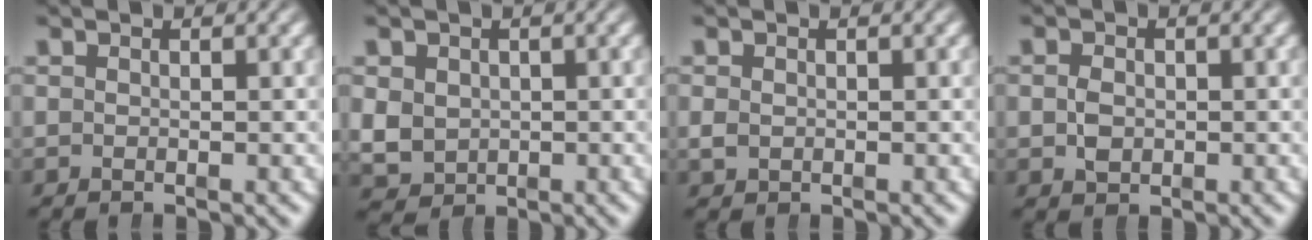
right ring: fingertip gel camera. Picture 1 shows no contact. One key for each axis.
{"total": 4.9, "fx": -0.6, "fy": 4.5, "fz": 1.9, "tx": -0.056, "ty": -0.031, "tz": 0.007}
{"total": 0.7, "fx": -0.4, "fy": 0.5, "fz": 0.3, "tx": -0.012, "ty": -0.007, "tz": 0.002}
{"total": 1.2, "fx": -0.4, "fy": 0.8, "fz": 0.8, "tx": -0.014, "ty": -0.008, "tz": 0.000}